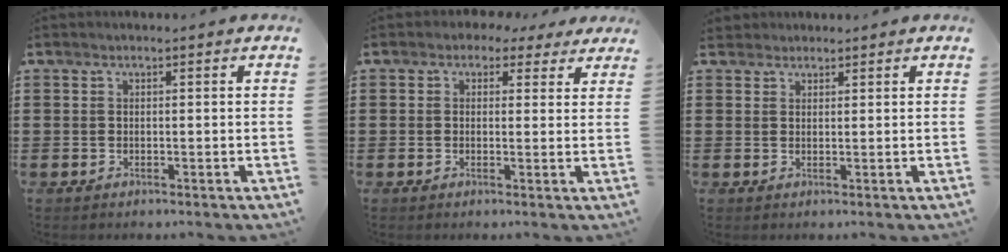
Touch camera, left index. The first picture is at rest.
{"total": 2.2, "force": [1.2, 1.6, 0.8], "torque": [-0.025, 0.010, 0.022]}
{"total": 1.8, "force": [1.6, 0.8, 0.0], "torque": [-0.005, 0.005, 0.032]}